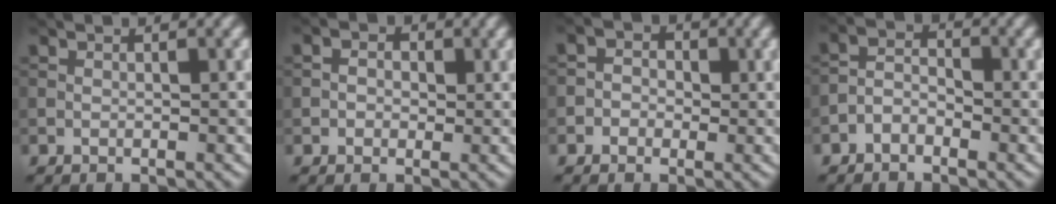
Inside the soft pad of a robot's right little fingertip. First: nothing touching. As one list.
[{"total": 2.0, "force": [0.3, 1.7, 1.0], "torque": [-0.010, 0.002, -0.013]}, {"total": 2.3, "force": [-0.2, 2.1, 0.8], "torque": [0.005, 0.005, -0.025]}, {"total": 2.1, "force": [-1.4, 1.2, 1.0], "torque": [-0.018, 0.009, -0.034]}]